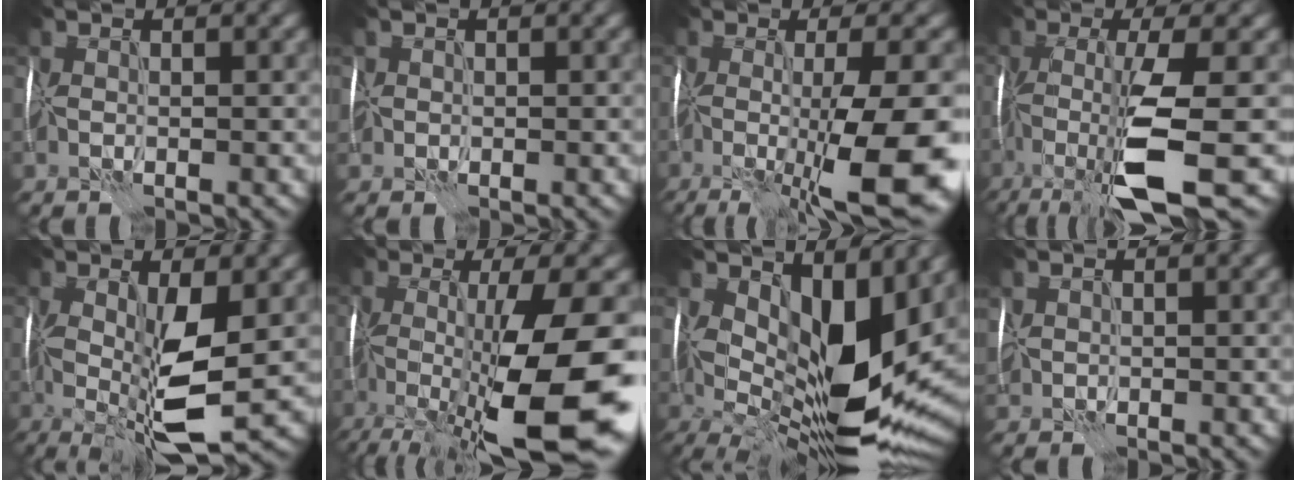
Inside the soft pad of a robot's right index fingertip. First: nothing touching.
{"total": 1.0, "force": [0.1, 1.0, 0.0], "torque": [0.001, 0.003, -0.001]}
{"total": 13.1, "force": [-3.6, 2.9, 12.2], "torque": [-0.187, -0.023, -0.046]}
{"total": 9.0, "force": [-3.2, 1.3, 8.3], "torque": [-0.157, -0.006, -0.066]}
{"total": 8.2, "force": [-0.5, 2.3, 7.9], "torque": [-0.158, -0.011, -0.009]}
{"total": 14.5, "force": [-3.8, 2.9, 13.7], "torque": [-0.226, -0.015, -0.054]}
{"total": 13.5, "force": [3.3, 6.2, 11.6], "torque": [-0.198, -0.021, 0.064]}
{"total": 1.2, "force": [0.5, 1.0, 0.6], "torque": [-0.021, 0.005, 0.011]}